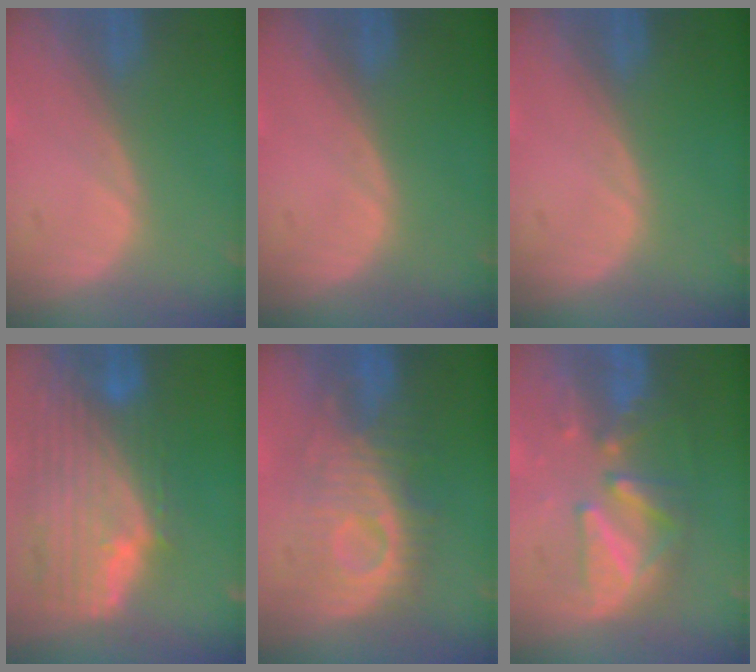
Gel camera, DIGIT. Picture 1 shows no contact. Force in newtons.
{"total": 0.0}
{"total": 0.0}
{"total": 11.6, "press": 9.9, "slide": 6.1}
{"total": 8.9, "press": 8.9, "slide": 0.6}
{"total": 8.3, "press": 8.1, "slide": 2.0}